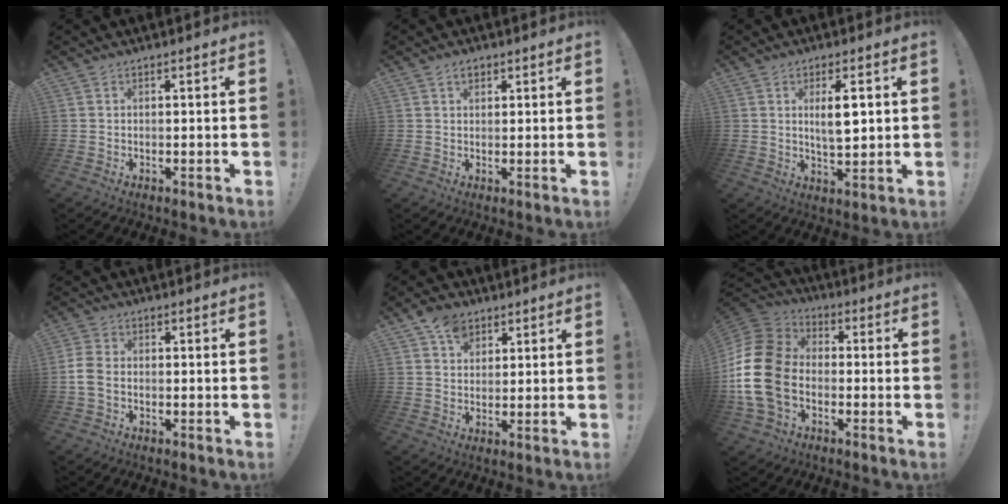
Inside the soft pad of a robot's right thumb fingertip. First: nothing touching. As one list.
[{"total": 2.4, "force": [1.2, 1.6, 1.2], "torque": [-0.019, 0.002, 0.021]}, {"total": 7.4, "force": [1.8, 2.5, 6.7], "torque": [-0.103, -0.007, 0.025]}, {"total": 6.0, "force": [-1.1, 4.2, 4.2], "torque": [-0.096, 0.006, -0.017]}, {"total": 7.5, "force": [4.2, 5.4, 3.2], "torque": [-0.046, -0.013, 0.080]}, {"total": 19.9, "force": [-3.7, 14.3, 13.2], "torque": [-0.263, 0.039, -0.057]}]